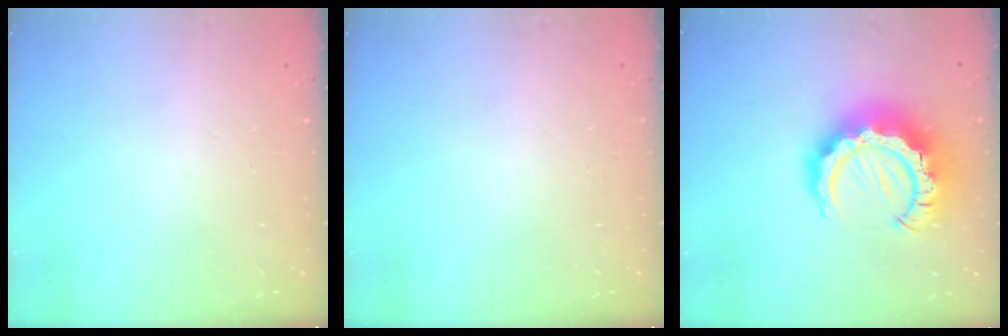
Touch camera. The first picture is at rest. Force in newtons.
{"total": 0.0}
{"total": 16.9, "press": 16.8, "slide": 1.7}